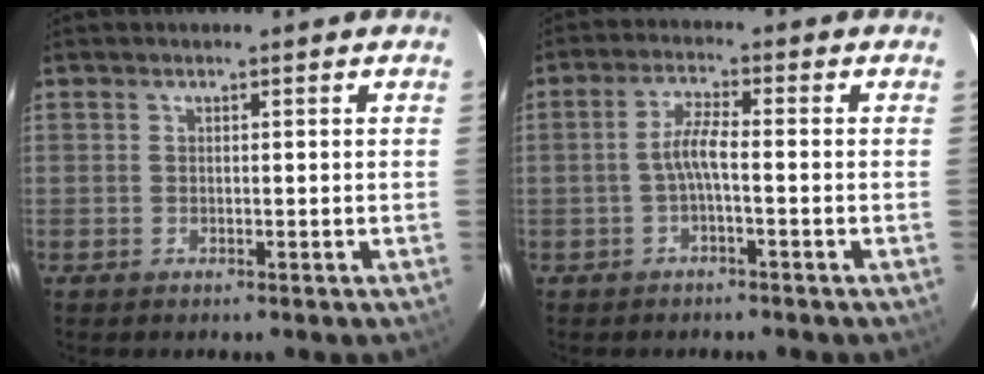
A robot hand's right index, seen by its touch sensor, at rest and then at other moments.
{"total": 3.5, "force": [-1.3, 0.2, 3.2], "torque": [-0.069, 0.008, -0.025]}